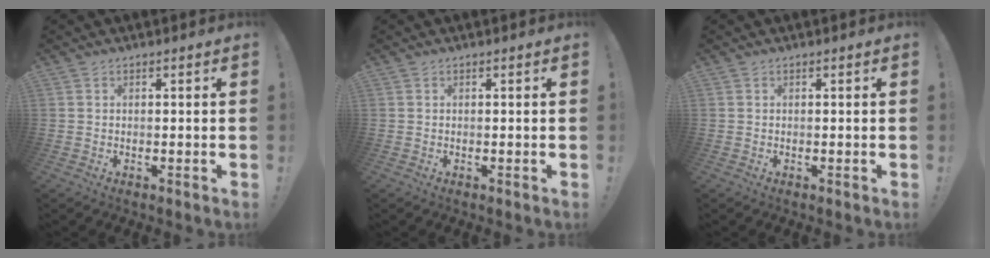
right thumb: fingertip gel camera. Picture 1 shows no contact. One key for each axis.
{"total": 0.0}
{"total": 0.0}